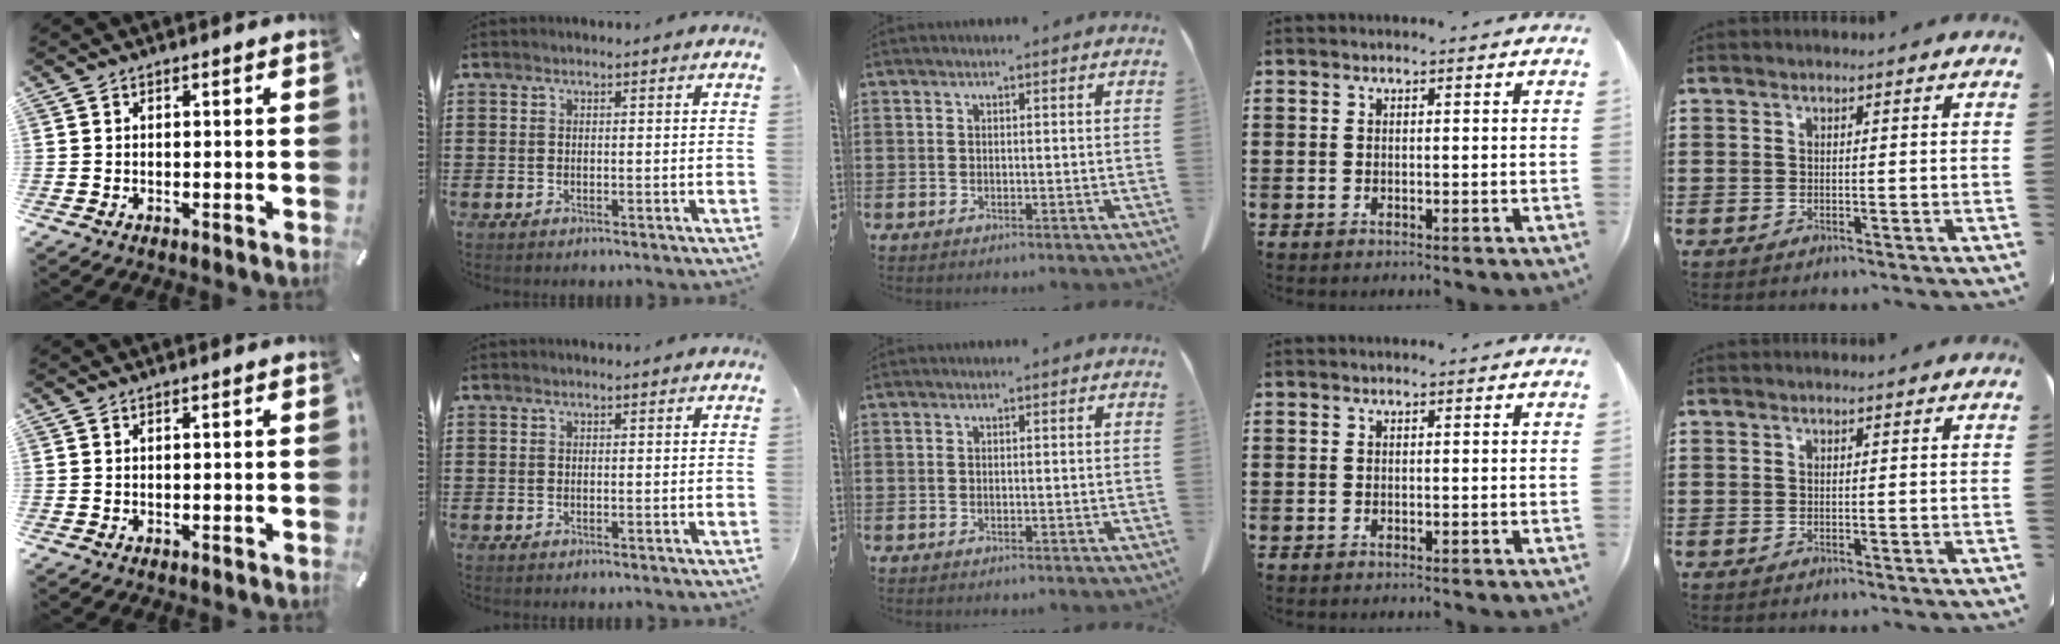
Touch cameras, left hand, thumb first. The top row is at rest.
{}